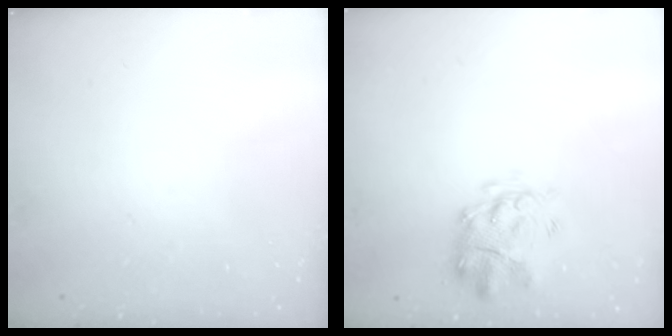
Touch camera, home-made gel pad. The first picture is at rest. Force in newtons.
{"total": 3.8, "press": 3.5, "slide": 1.6}